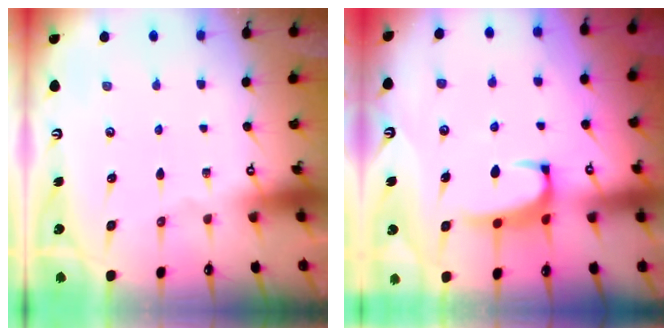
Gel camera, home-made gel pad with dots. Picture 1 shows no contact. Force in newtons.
{"total": 1.4, "press": 1.1, "slide": 0.8}